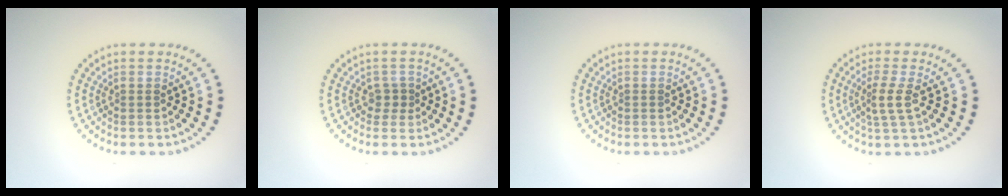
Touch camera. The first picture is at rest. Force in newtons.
{"total": 1.2, "press": 0.9, "slide": 0.8}
{"total": 0.0}
{"total": 2.1, "press": 1.5, "slide": 1.5}